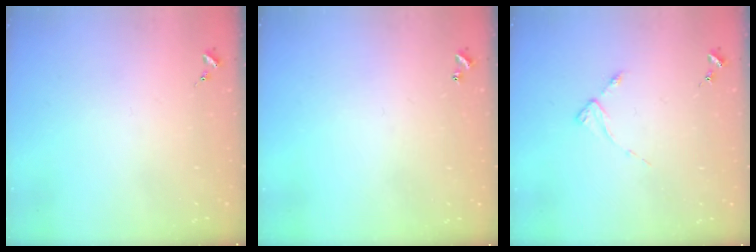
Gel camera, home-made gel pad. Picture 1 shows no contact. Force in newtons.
{"total": 0.9, "press": 0.9, "slide": 0.2}
{"total": 2.9, "press": 2.8, "slide": 0.4}